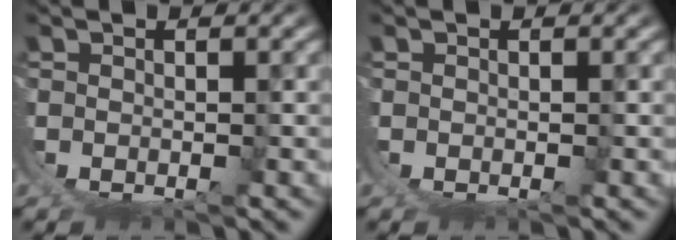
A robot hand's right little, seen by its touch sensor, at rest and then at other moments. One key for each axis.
{"total": 0.0}